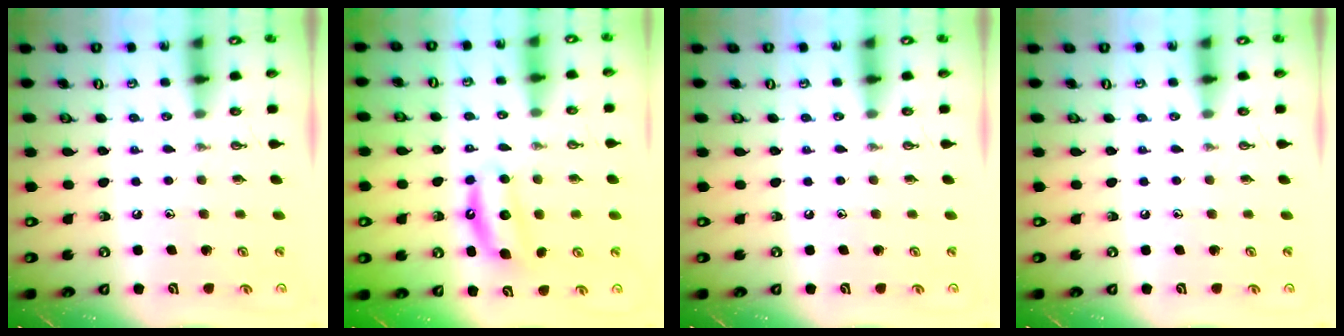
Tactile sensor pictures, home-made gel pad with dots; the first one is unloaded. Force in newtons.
{"total": 6.7, "press": 6.6, "slide": 0.4}
{"total": 0.0}
{"total": 0.0}